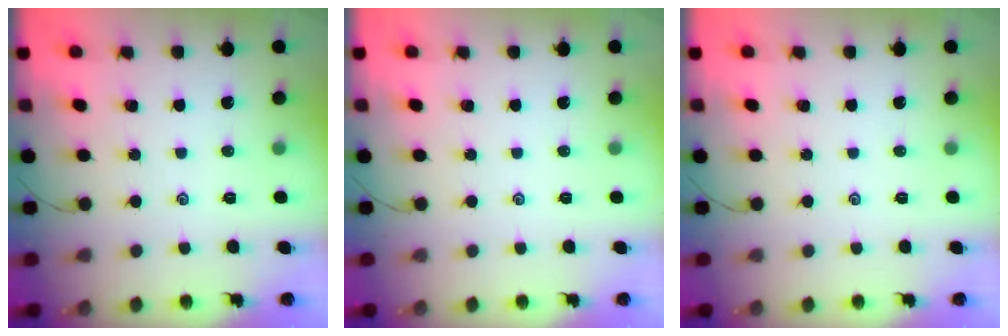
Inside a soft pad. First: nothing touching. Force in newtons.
{"total": 0.0}
{"total": 0.0}